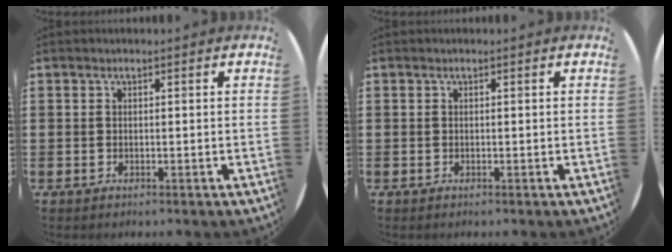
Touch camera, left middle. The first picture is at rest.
{"total": 0.0}